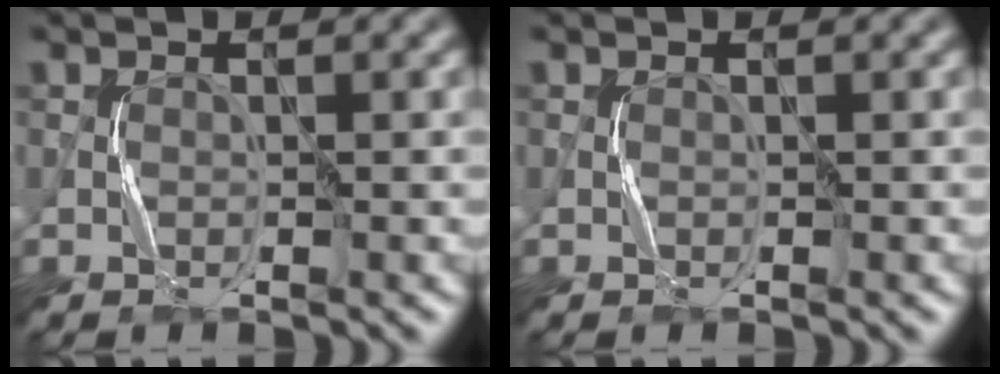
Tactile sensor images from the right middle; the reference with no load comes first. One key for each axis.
{"total": 0.0}